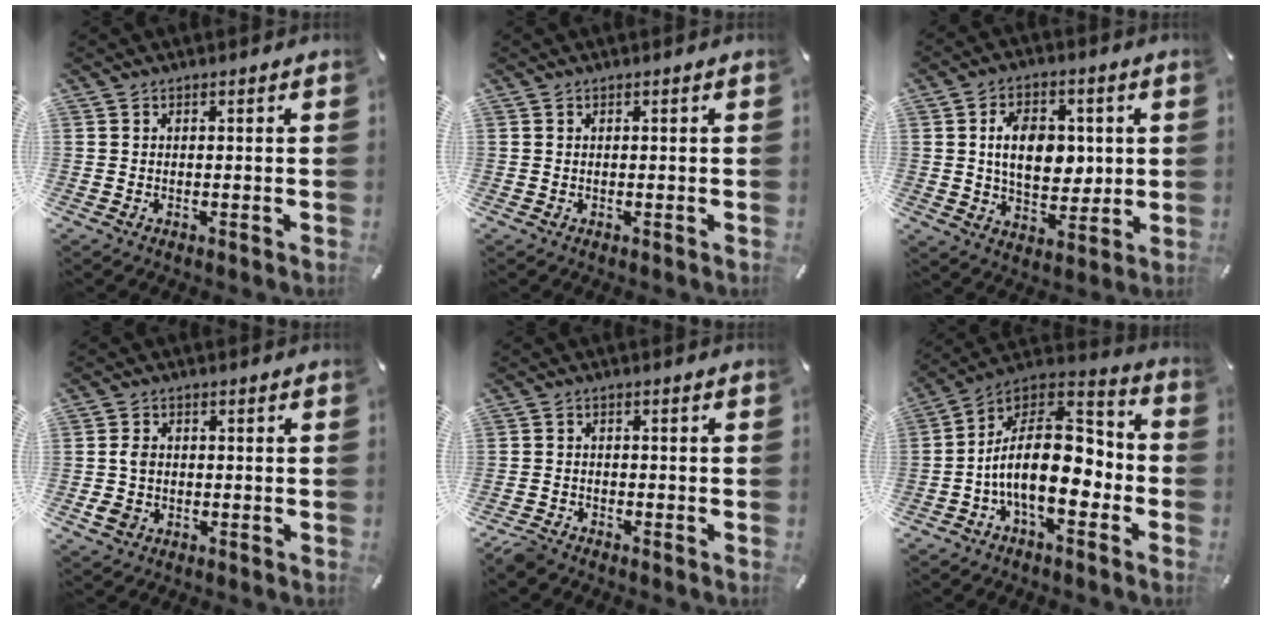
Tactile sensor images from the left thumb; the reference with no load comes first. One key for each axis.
{"total": 0.0}
{"total": 11.5, "fx": 1.7, "fy": 8.0, "fz": 8.1, "tx": -0.135, "ty": 0.004, "tz": 0.027}
{"total": 3.7, "fx": -0.7, "fy": 3.0, "fz": 2.1, "tx": -0.052, "ty": 0.002, "tz": -0.015}
{"total": 2.9, "fx": -2.5, "fy": 1.1, "fz": 0.7, "tx": -0.025, "ty": 0.011, "tz": -0.054}
{"total": 18.6, "fx": -4.1, "fy": 10.5, "fz": 14.8, "tx": -0.267, "ty": 0.010, "tz": -0.069}